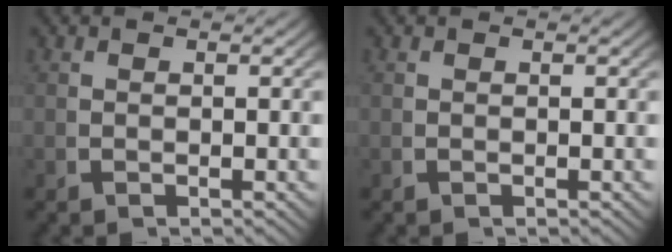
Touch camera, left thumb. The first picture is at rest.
{"total": 0.0}